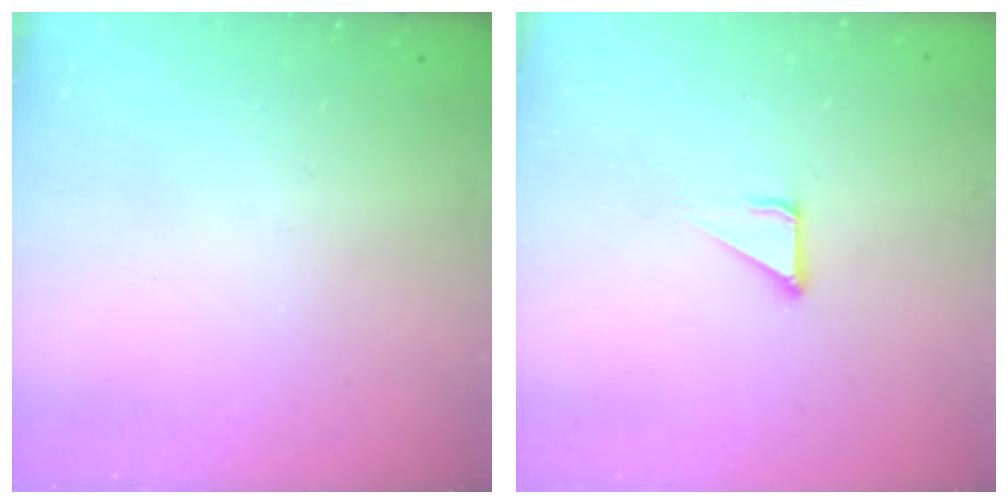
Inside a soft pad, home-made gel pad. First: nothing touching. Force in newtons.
{"total": 2.1, "press": 2.1, "slide": 0.1}